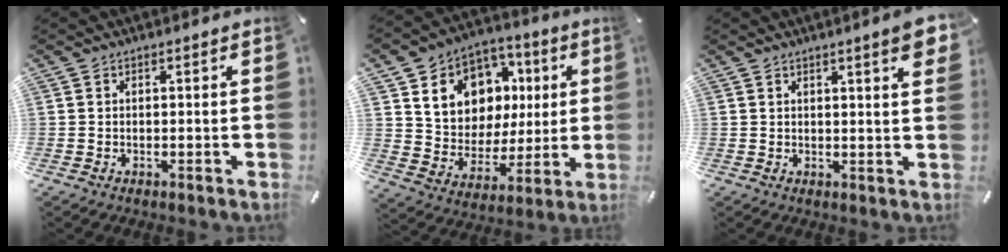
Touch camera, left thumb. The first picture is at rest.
{"total": 12.7, "force": [4.1, 11.4, 4.0], "torque": [-0.065, -0.028, 0.084]}
{"total": 5.3, "force": [2.7, 0.8, 4.5], "torque": [-0.065, -0.011, 0.041]}